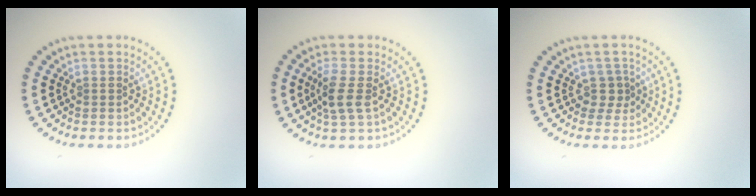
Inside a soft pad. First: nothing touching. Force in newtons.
{"total": 2.5, "press": 2.2, "slide": 1.2}
{"total": 1.6, "press": 1.1, "slide": 1.1}